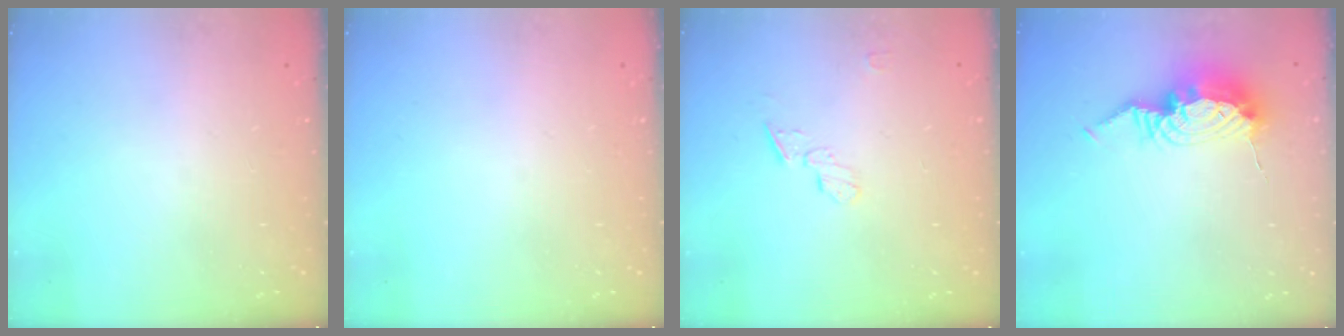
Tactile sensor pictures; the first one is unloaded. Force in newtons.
{"total": 0.0}
{"total": 6.2, "press": 6.1, "slide": 0.6}
{"total": 11.6, "press": 11.6, "slide": 1.0}